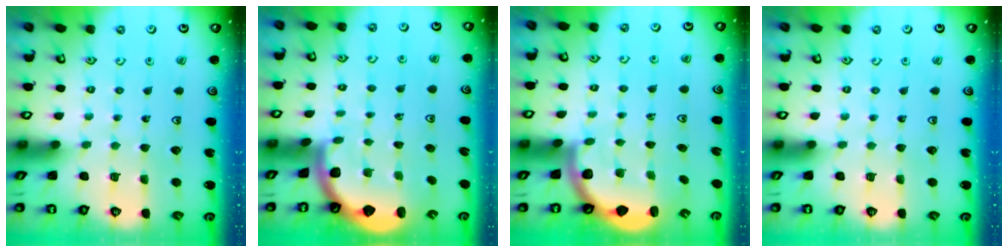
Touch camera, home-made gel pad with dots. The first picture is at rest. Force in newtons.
{"total": 1.6, "press": 1.6, "slide": 0.1}
{"total": 2.6, "press": 2.6, "slide": 0.7}
{"total": 0.0}